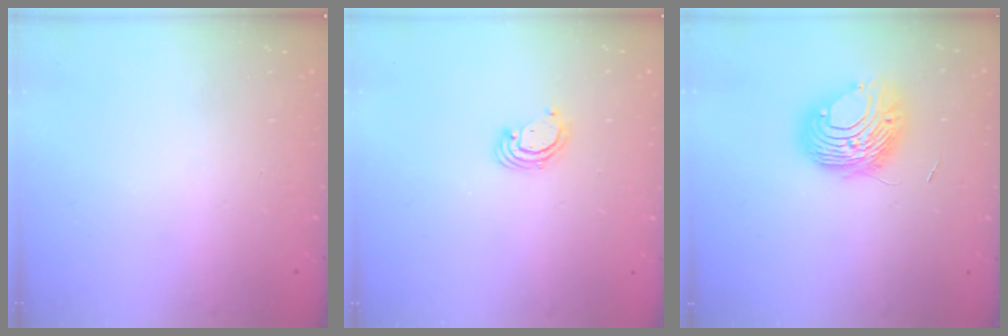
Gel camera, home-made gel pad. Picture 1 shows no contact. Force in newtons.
{"total": 3.4, "press": 3.4, "slide": 0.3}
{"total": 9.8, "press": 9.7, "slide": 1.2}